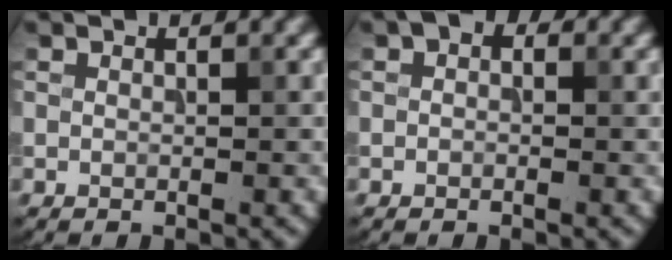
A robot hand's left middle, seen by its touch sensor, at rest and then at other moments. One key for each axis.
{"total": 1.1, "fx": 0.2, "fy": 0.8, "fz": 0.8, "tx": -0.010, "ty": 0.000, "tz": -0.005}